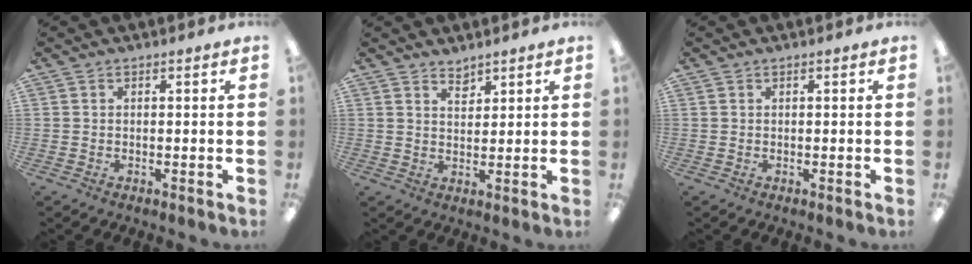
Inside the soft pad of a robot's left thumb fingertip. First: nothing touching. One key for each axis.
{"total": 3.0, "fx": 2.7, "fy": 1.1, "fz": 0.6, "tx": -0.007, "ty": -0.016, "tz": 0.049}
{"total": 0.0}